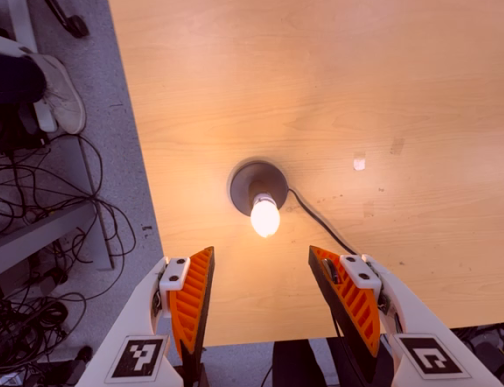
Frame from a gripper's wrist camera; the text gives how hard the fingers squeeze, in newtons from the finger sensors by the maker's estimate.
{"total": 0.0}